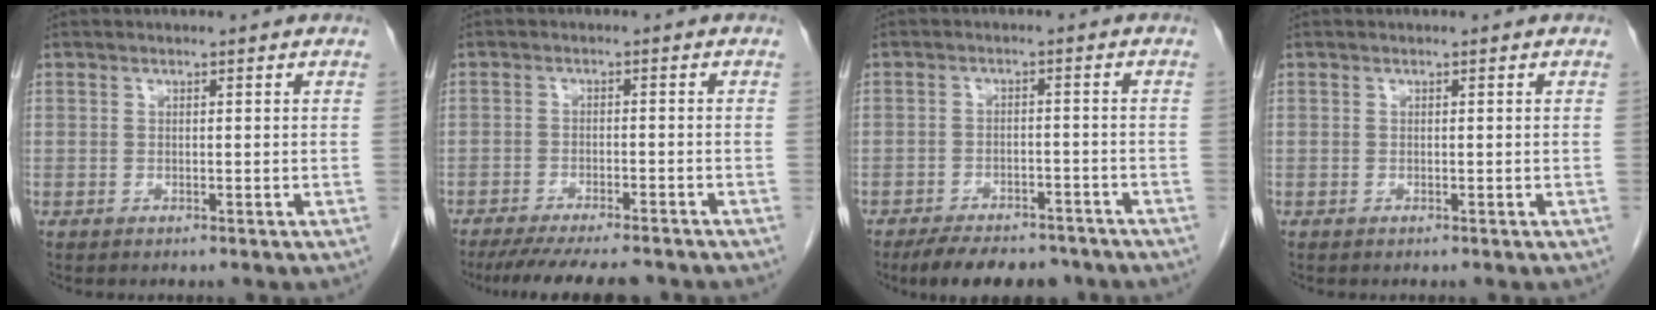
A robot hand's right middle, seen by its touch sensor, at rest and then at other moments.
{"total": 11.5, "force": [-10.1, 1.6, 5.2], "torque": [-0.073, -0.017, -0.141]}
{"total": 10.8, "force": [-9.0, 4.2, 4.2], "torque": [-0.056, -0.001, -0.126]}
{"total": 0.0}